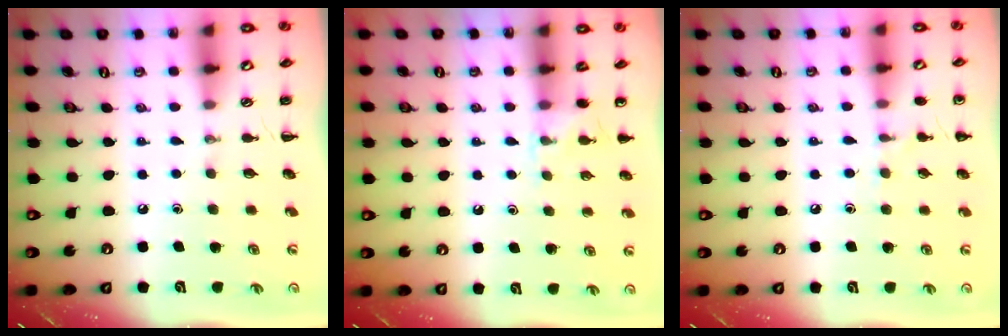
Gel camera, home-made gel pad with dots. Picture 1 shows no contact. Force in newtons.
{"total": 5.9, "press": 5.5, "slide": 2.0}
{"total": 6.5, "press": 6.1, "slide": 2.1}